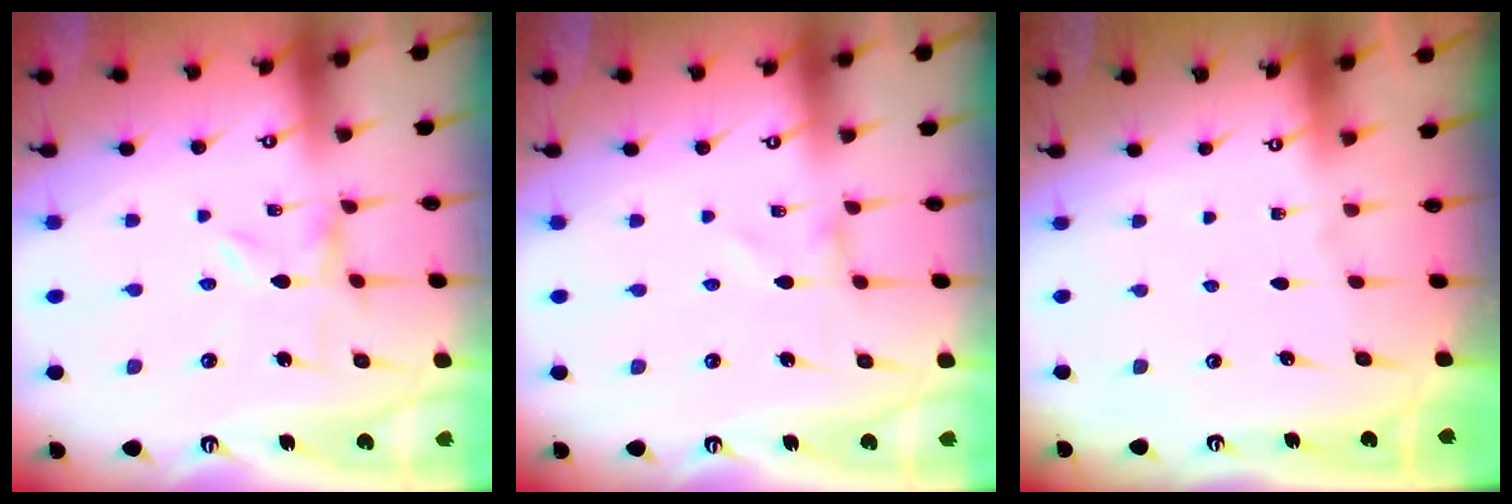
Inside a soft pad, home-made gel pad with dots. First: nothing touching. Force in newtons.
{"total": 0.9, "press": 0.9, "slide": 0.1}
{"total": 0.0}